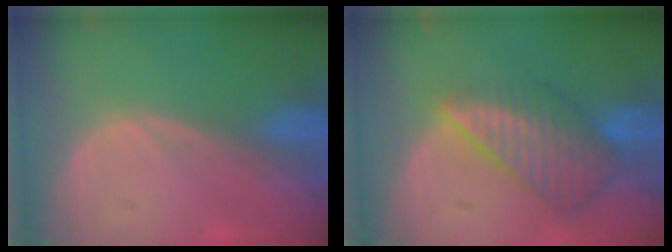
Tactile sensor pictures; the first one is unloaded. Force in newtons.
{"total": 8.8, "press": 7.7, "slide": 4.4}